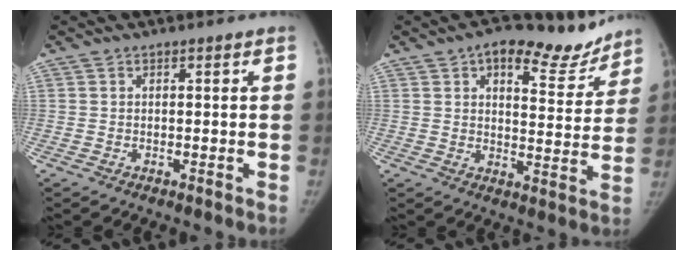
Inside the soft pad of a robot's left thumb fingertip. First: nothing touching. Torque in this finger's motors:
{"motor_torque": [0.06, 0.04, 0.69, -0.43, 0.04]}